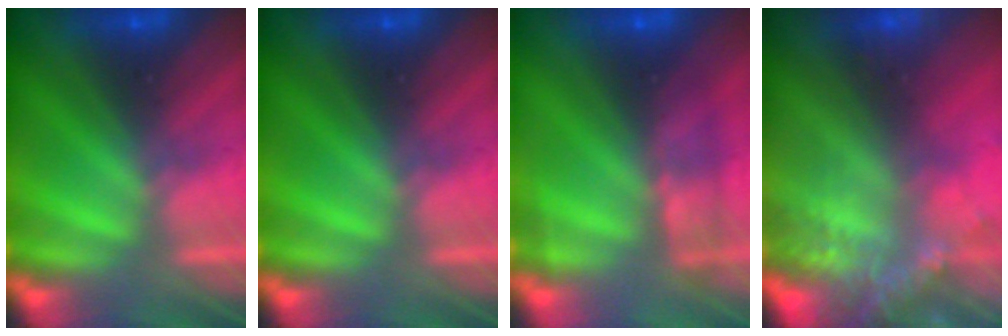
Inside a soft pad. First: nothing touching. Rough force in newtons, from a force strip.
{"total": 0.0}
{"total": 2.4}
{"total": 7.4}